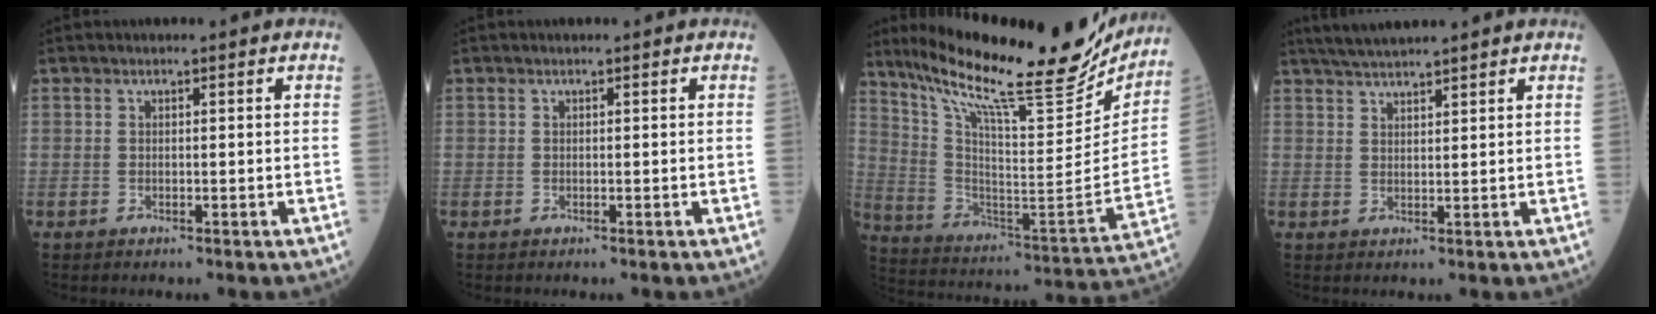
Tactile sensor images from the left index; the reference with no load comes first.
{"total": 0.0}
{"total": 27.3, "force": [23.2, 3.5, 13.8], "torque": [-0.242, -0.059, 0.343]}
{"total": 5.6, "force": [5.0, -0.3, 2.5], "torque": [-0.047, 0.027, 0.092]}